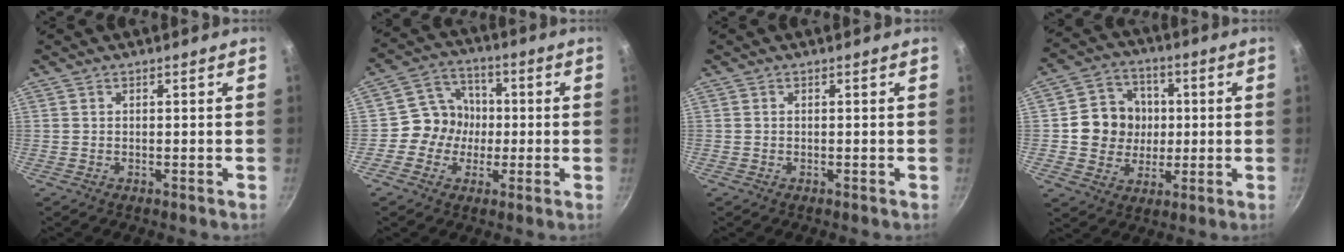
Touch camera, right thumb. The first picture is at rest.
{"total": 9.4, "force": [-1.1, 8.6, 3.6], "torque": [-0.020, 0.028, -0.033]}
{"total": 0.0}
{"total": 12.0, "force": [0.2, 10.9, 5.0], "torque": [-0.043, 0.016, 0.006]}